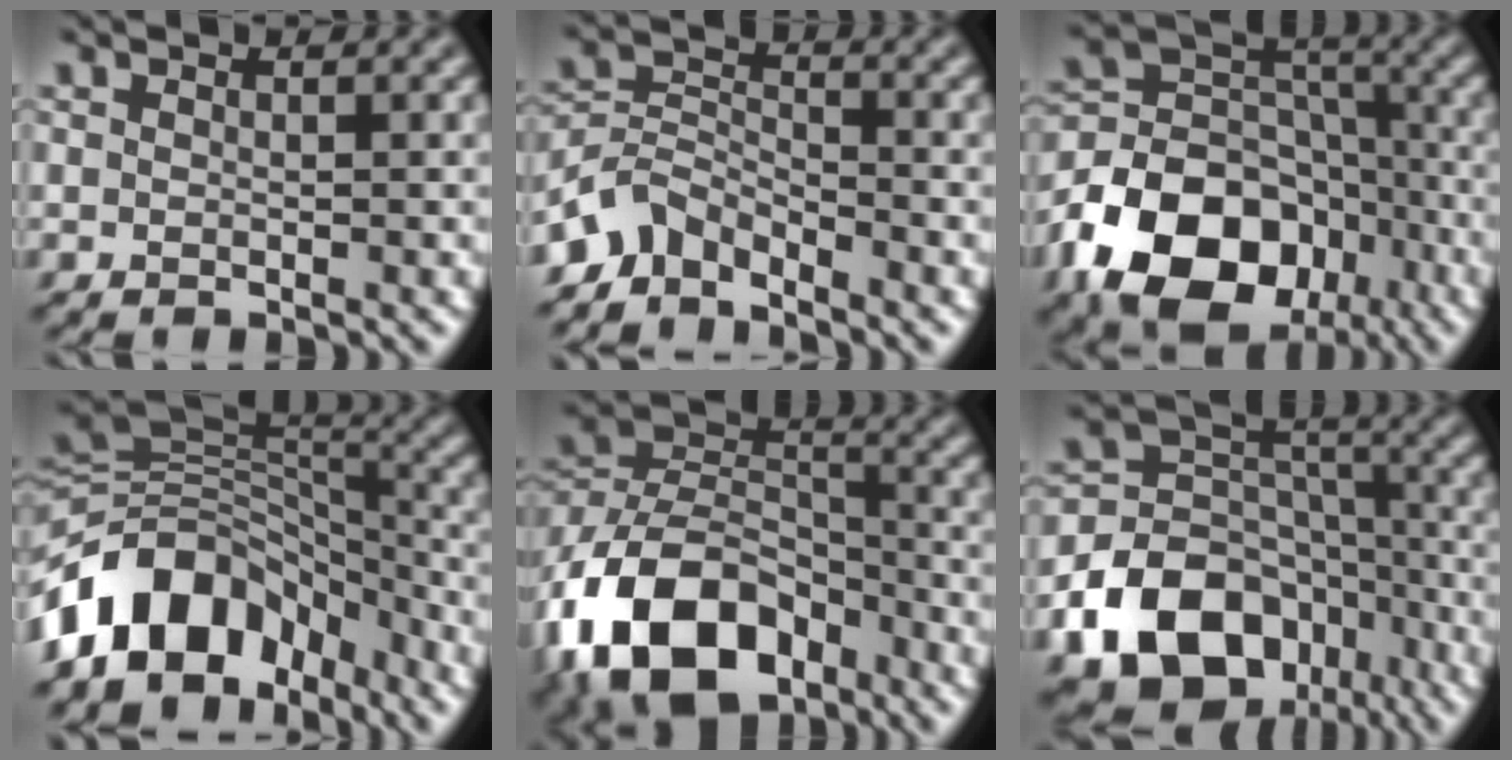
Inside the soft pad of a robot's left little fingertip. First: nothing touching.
{"total": 3.7, "force": [-3.3, 1.5, 0.6], "torque": [-0.011, 0.007, -0.079]}
{"total": 13.2, "force": [-6.5, 9.3, 6.8], "torque": [-0.147, 0.011, -0.129]}
{"total": 11.0, "force": [-6.2, 6.9, 5.8], "torque": [-0.092, 0.032, -0.130]}
{"total": 14.1, "force": [-8.0, 8.6, 7.8], "torque": [-0.168, 0.005, -0.159]}
{"total": 17.5, "force": [-9.8, 13.0, 6.6], "torque": [-0.132, -0.047, -0.175]}